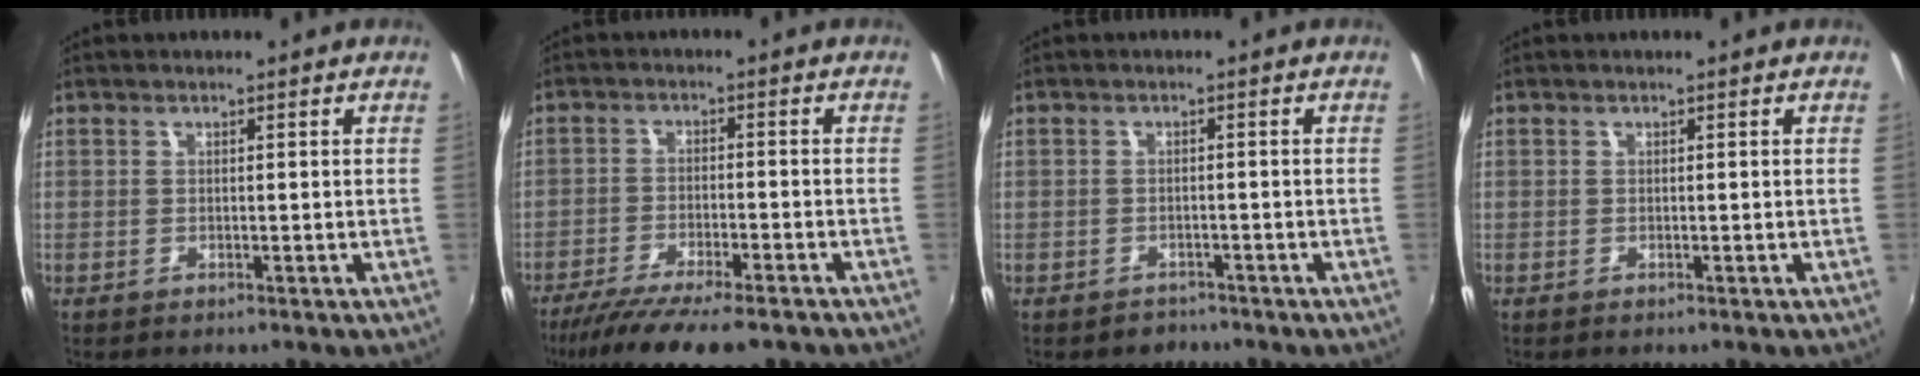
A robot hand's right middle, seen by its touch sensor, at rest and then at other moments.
{"total": 13.8, "force": [-11.0, 2.7, 7.8], "torque": [-0.160, -0.043, -0.178]}
{"total": 2.4, "force": [-1.9, 1.4, -0.1], "torque": [-0.004, 0.004, -0.029]}
{"total": 0.0}